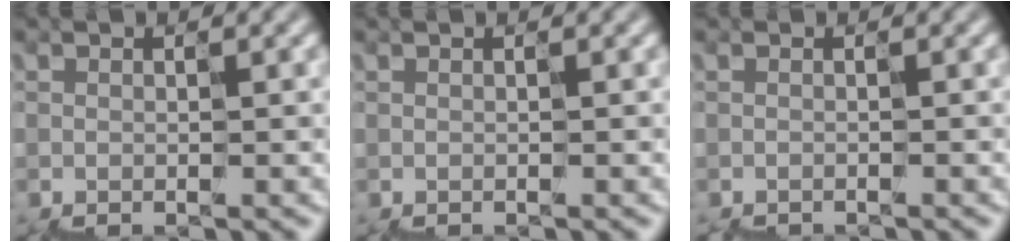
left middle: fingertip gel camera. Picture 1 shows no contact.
{"total": 0.0}
{"total": 1.1, "force": [-0.9, -0.1, -0.6], "torque": [0.012, -0.011, -0.008]}